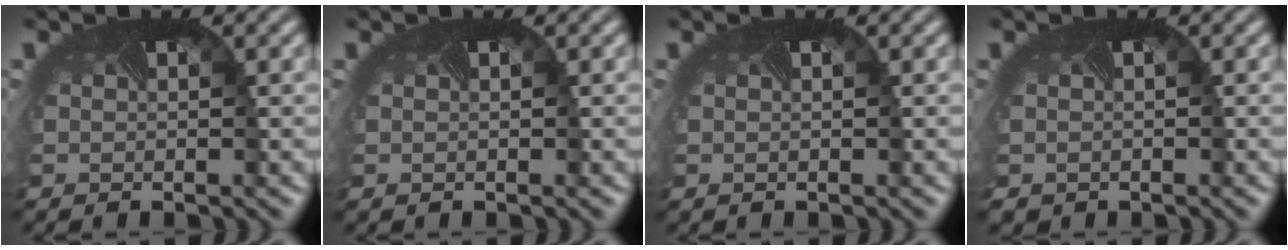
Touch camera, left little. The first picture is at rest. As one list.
[{"total": 0.0}, {"total": 0.0}, {"total": 0.9, "force": [-0.4, 0.8, 0.2], "torque": [-0.003, -0.004, -0.004]}]